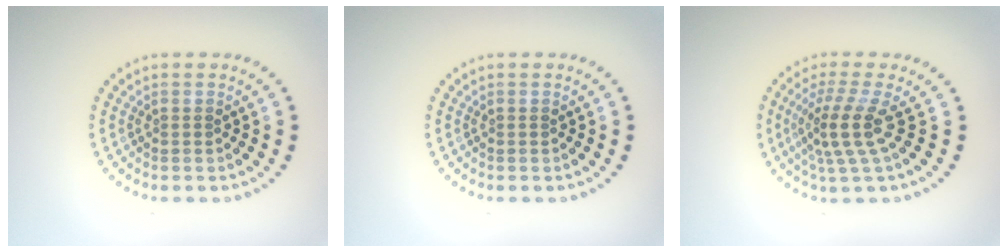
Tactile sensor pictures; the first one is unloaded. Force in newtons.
{"total": 0.0}
{"total": 3.8, "press": 2.7, "slide": 2.7}